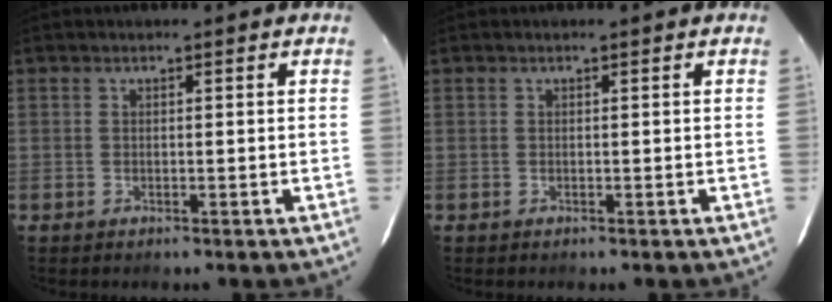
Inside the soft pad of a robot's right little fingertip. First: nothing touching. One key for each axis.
{"total": 0.0}